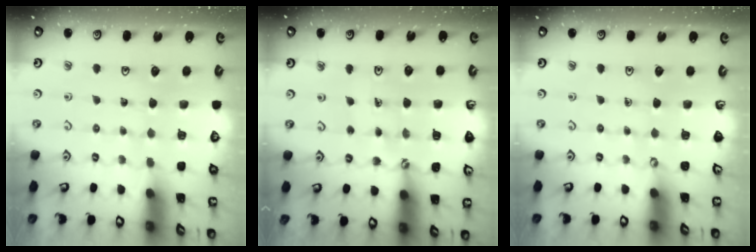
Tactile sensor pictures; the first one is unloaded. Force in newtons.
{"total": 2.2, "press": 1.4, "slide": 1.6}
{"total": 0.0}